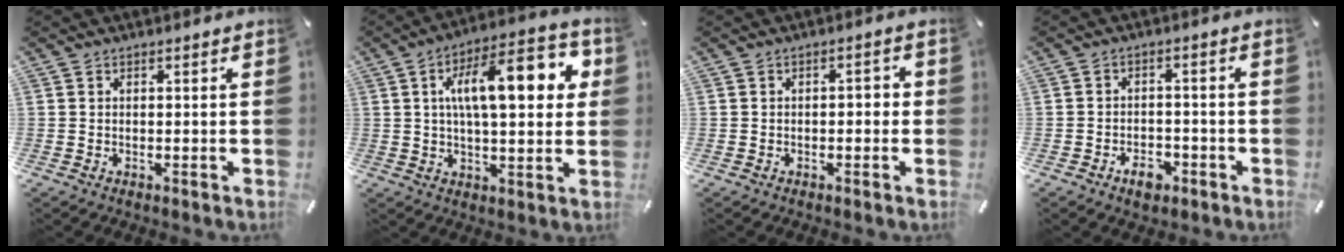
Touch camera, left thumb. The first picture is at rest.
{"total": 17.7, "force": [4.8, 6.9, 15.6], "torque": [-0.249, 0.001, 0.071]}
{"total": 2.1, "force": [-1.1, 1.0, 1.4], "torque": [-0.027, 0.011, -0.025]}
{"total": 4.7, "force": [-2.9, 2.9, 2.4], "torque": [-0.043, 0.012, -0.051]}